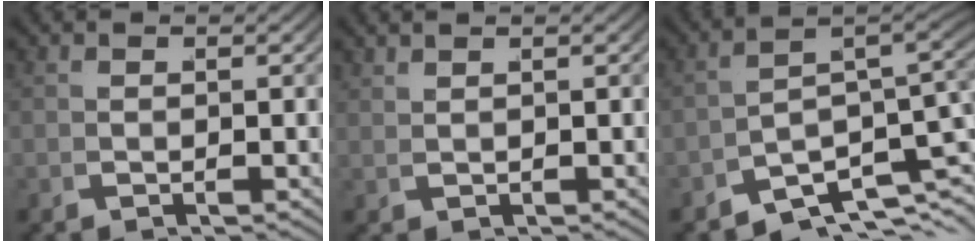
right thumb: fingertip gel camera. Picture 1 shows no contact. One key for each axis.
{"total": 1.2, "fx": 1.2, "fy": -0.2, "fz": 0.1, "tx": 0.006, "ty": 0.006, "tz": 0.026}
{"total": 10.1, "fx": -2.4, "fy": 6.4, "fz": 7.5, "tx": -0.125, "ty": -0.026, "tz": -0.041}